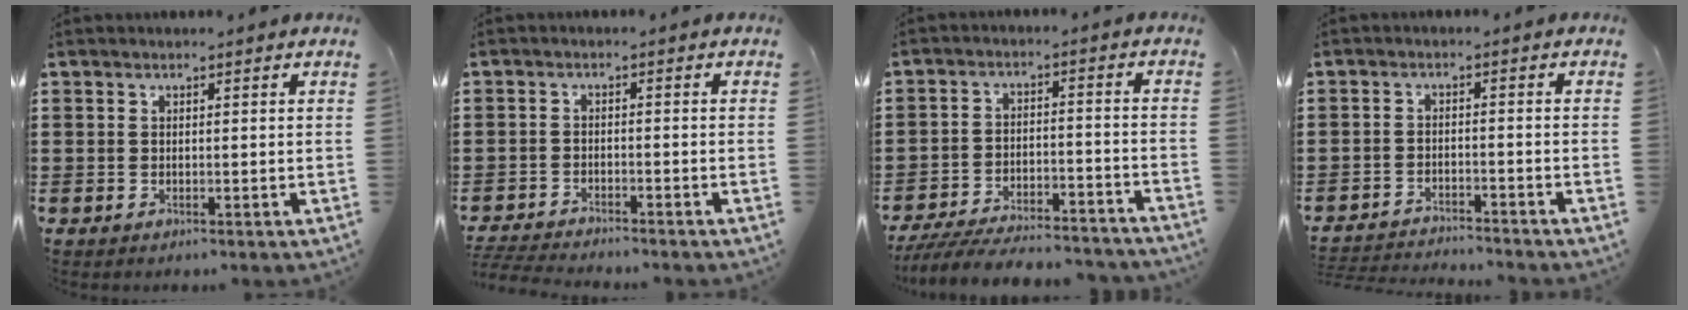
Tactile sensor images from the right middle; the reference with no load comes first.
{"total": 3.1, "force": [-3.0, 0.0, 0.4], "torque": [-0.017, -0.005, -0.066]}
{"total": 6.8, "force": [-6.5, 0.4, 1.8], "torque": [-0.035, 0.000, -0.124]}
{"total": 2.9, "force": [-2.9, 0.0, 0.1], "torque": [-0.008, -0.003, -0.062]}